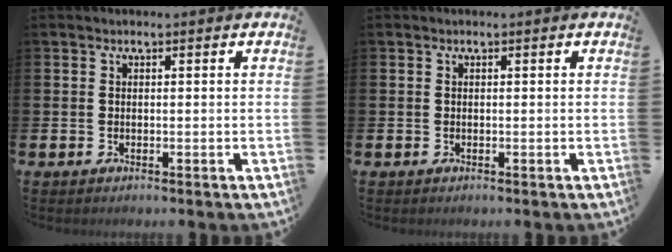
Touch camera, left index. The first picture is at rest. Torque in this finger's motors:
{"motor_torque": [0.00, 0.00, 0.00, 0.00]}